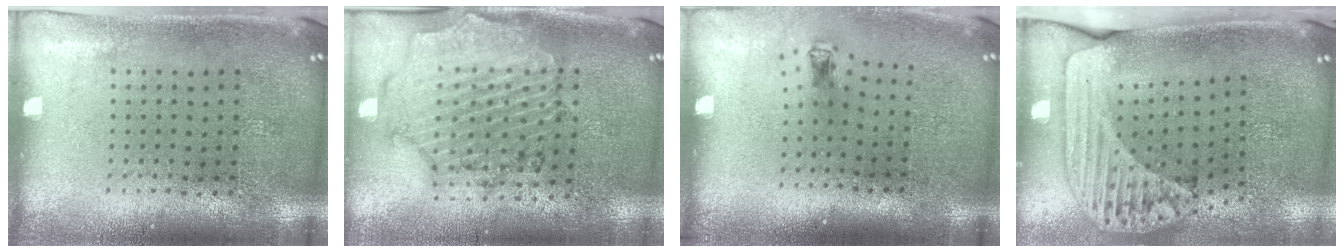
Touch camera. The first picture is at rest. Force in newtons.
{"total": 1.7, "press": 1.6, "slide": 0.3}
{"total": 0.7, "press": 0.3, "slide": 0.6}
{"total": 2.4, "press": 1.7, "slide": 1.7}